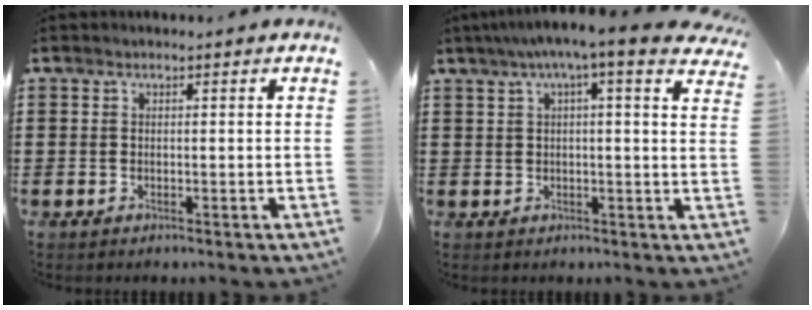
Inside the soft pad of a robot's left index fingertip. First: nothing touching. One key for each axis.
{"total": 5.2, "fx": 3.2, "fy": -0.1, "fz": 4.0, "tx": -0.079, "ty": -0.012, "tz": 0.050}